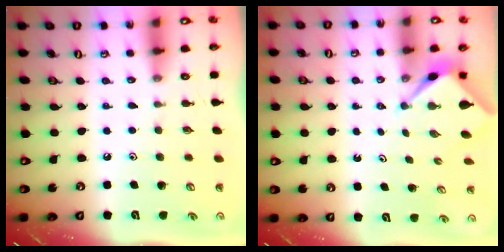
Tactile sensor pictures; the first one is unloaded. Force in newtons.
{"total": 2.6, "press": 2.5, "slide": 0.2}